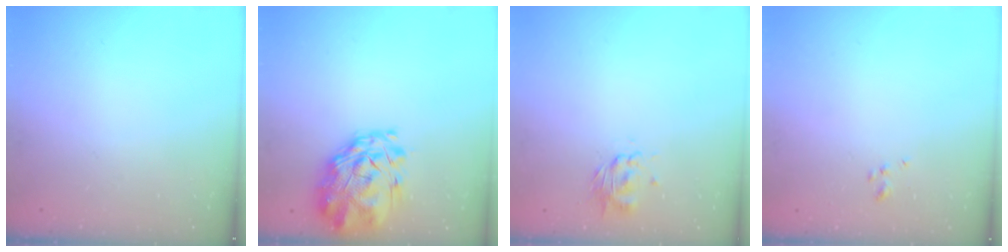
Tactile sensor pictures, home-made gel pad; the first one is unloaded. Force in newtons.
{"total": 3.3, "press": 2.8, "slide": 1.8}
{"total": 2.8, "press": 2.7, "slide": 0.7}
{"total": 0.9, "press": 0.8, "slide": 0.3}